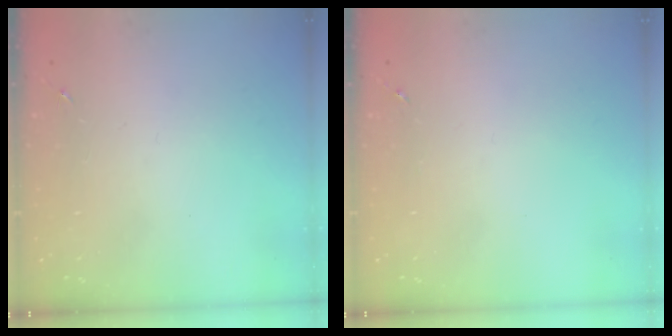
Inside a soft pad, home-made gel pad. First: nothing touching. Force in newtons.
{"total": 0.0}